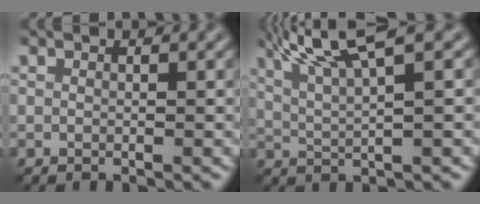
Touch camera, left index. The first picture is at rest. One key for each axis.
{"total": 5.9, "fx": 3.8, "fy": 1.0, "fz": 4.4, "tx": -0.078, "ty": 0.016, "tz": 0.067}